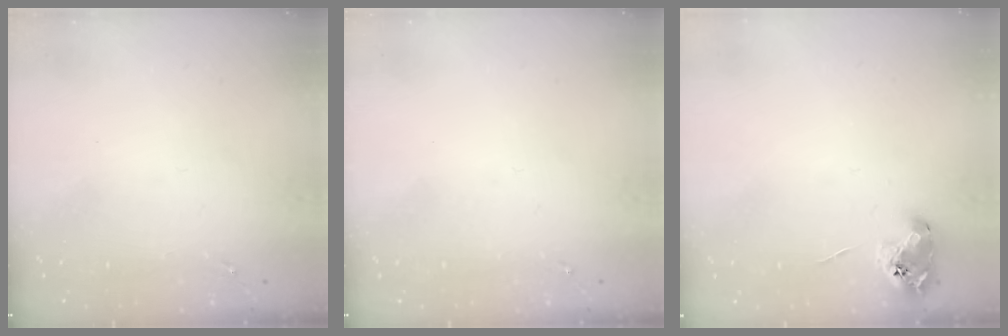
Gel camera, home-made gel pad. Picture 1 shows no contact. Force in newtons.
{"total": 0.0}
{"total": 8.7, "press": 8.6, "slide": 0.8}